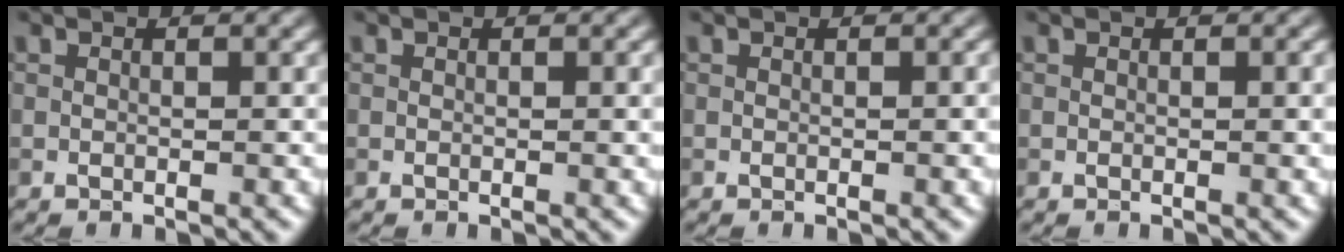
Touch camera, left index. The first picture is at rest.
{"total": 0.7, "force": [0.0, 0.1, 0.7], "torque": [-0.009, 0.000, 0.000]}
{"total": 0.6, "force": [-0.1, 0.1, 0.6], "torque": [-0.008, 0.000, 0.000]}
{"total": 1.0, "force": [0.0, 0.2, 1.0], "torque": [-0.013, 0.000, 0.000]}